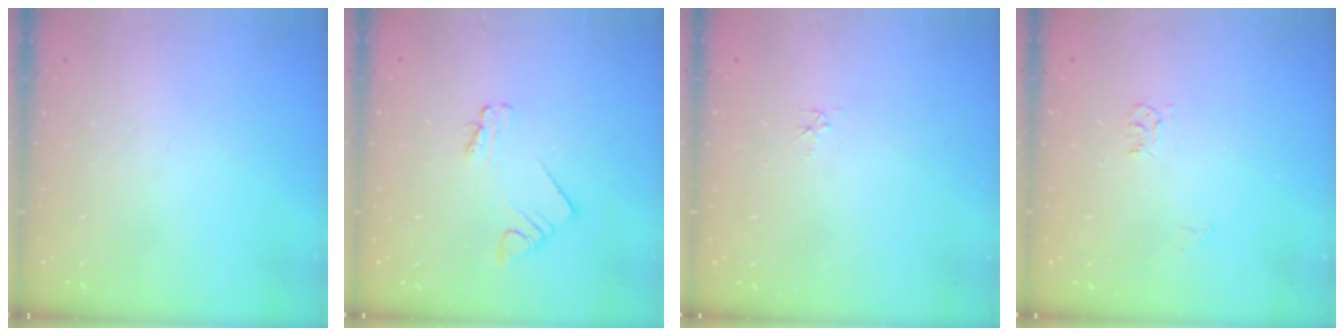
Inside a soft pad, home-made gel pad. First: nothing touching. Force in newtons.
{"total": 1.9, "press": 1.9, "slide": 0.1}
{"total": 3.6, "press": 3.6, "slide": 0.4}
{"total": 3.9, "press": 3.9, "slide": 0.6}